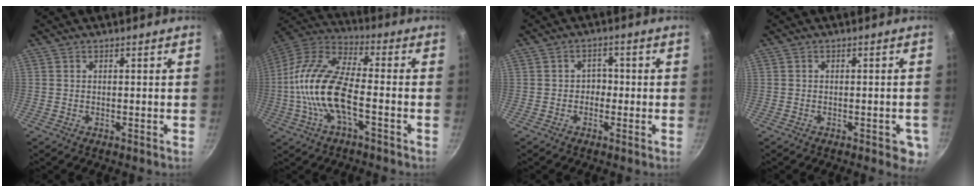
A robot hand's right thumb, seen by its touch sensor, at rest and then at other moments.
{"total": 17.4, "force": [-3.5, 7.1, 15.5], "torque": [-0.299, 0.038, -0.086]}
{"total": 2.6, "force": [-0.7, 2.2, 1.2], "torque": [0.004, 0.011, -0.014]}
{"total": 4.8, "force": [-1.8, 2.3, 3.8], "torque": [-0.024, 0.010, -0.020]}